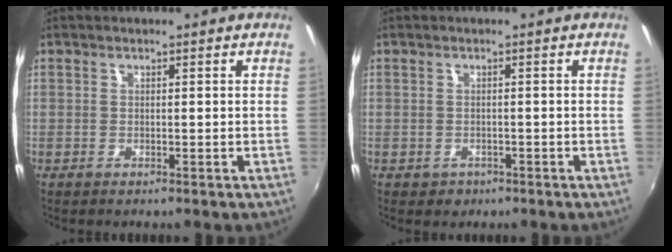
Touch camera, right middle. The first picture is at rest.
{"total": 2.0, "force": [-0.9, 1.7, 0.6], "torque": [-0.015, -0.003, -0.010]}